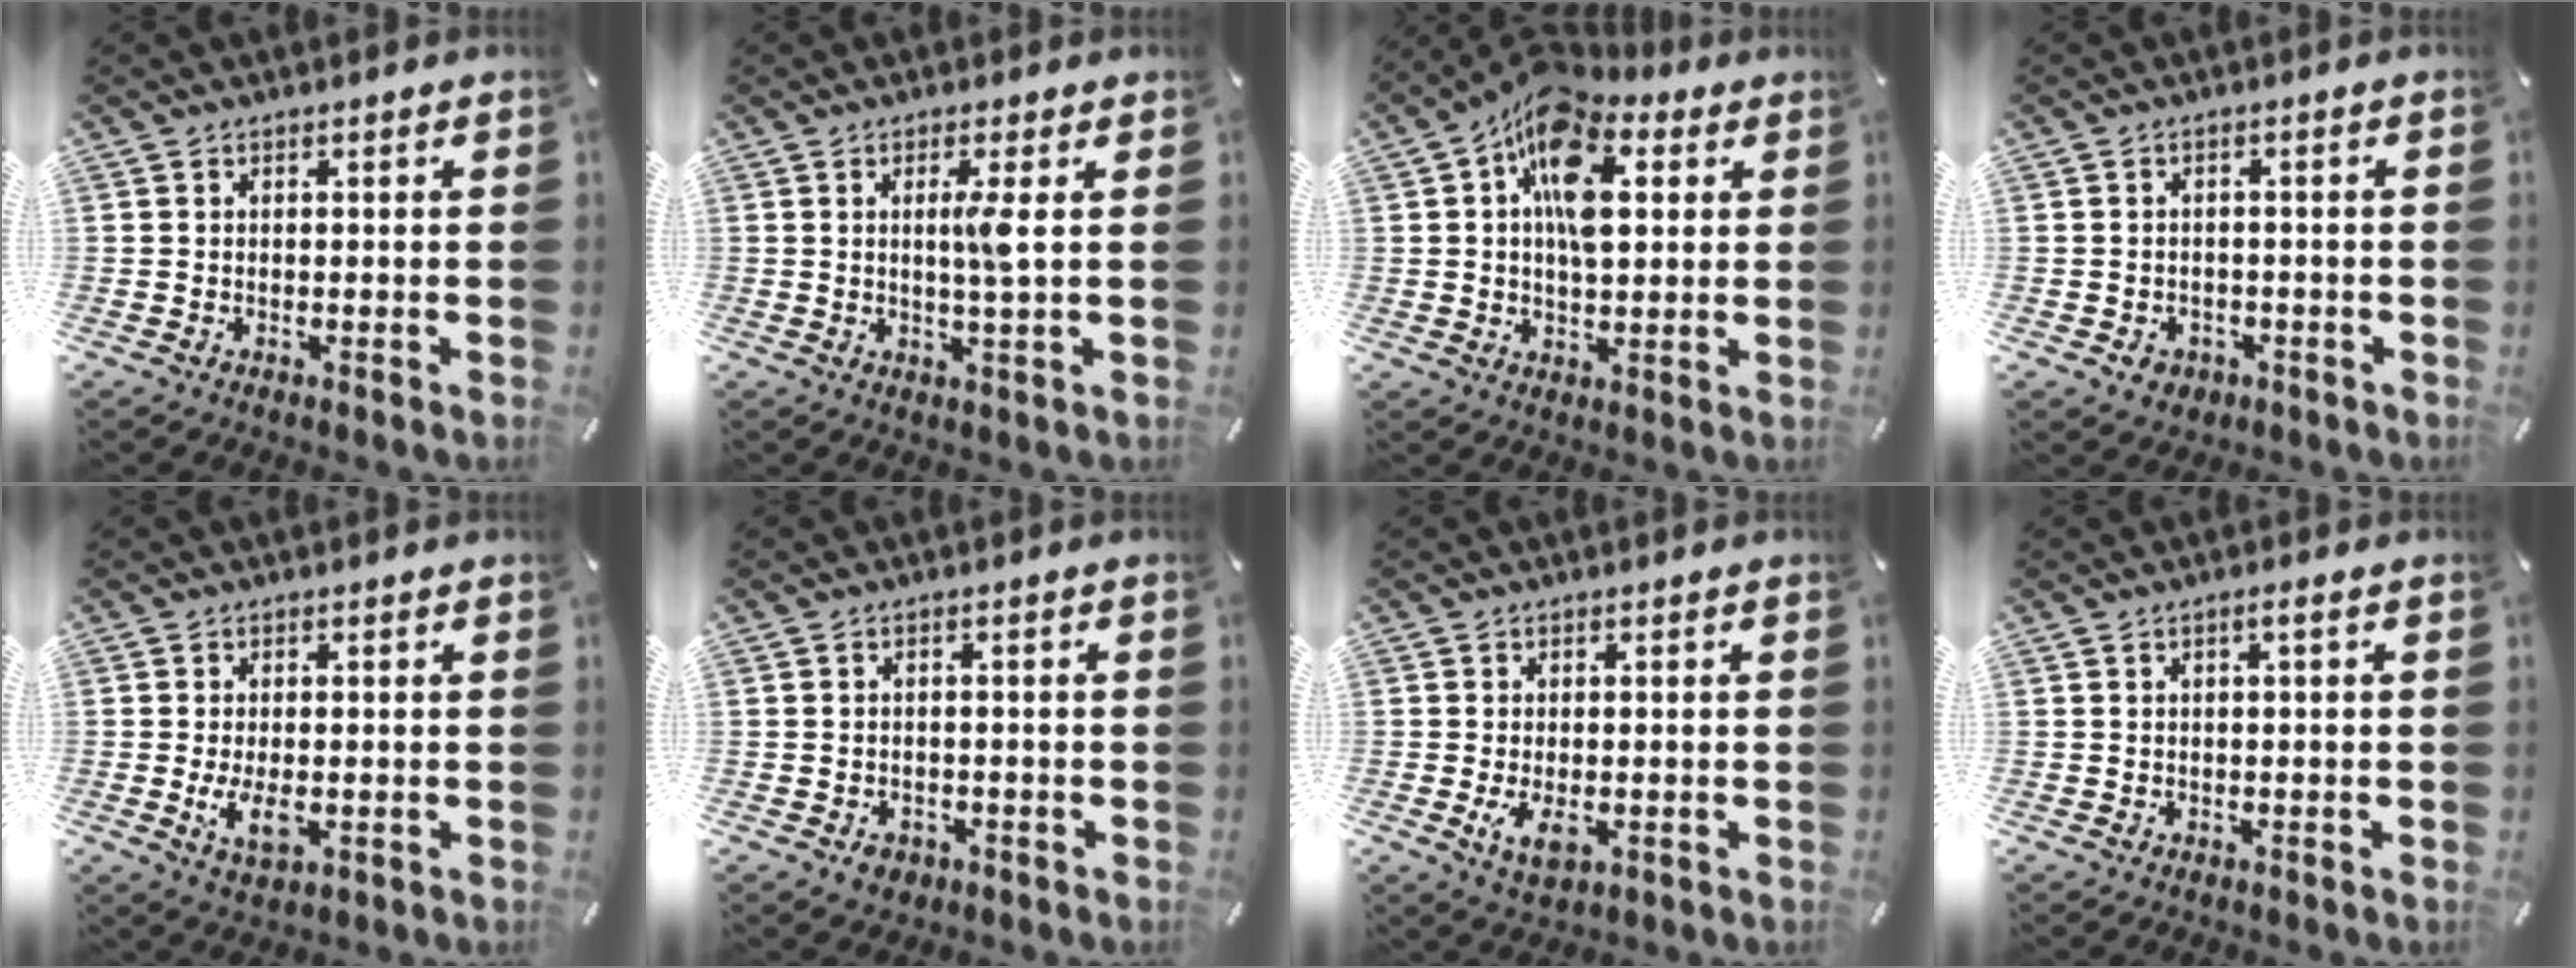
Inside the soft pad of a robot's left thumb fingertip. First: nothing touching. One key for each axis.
{"total": 4.9, "fx": 0.9, "fy": 0.1, "fz": 4.8, "tx": -0.086, "ty": -0.008, "tz": 0.009}
{"total": 14.6, "fx": 4.4, "fy": 8.4, "fz": 11.1, "tx": -0.205, "ty": -0.012, "tz": 0.074}
{"total": 3.1, "fx": -1.3, "fy": 2.7, "fz": 1.0, "tx": -0.007, "ty": 0.003, "tz": -0.026}
{"total": 5.4, "fx": -0.9, "fy": 2.8, "fz": 4.5, "tx": -0.102, "ty": -0.011, "tz": -0.022}
{"total": 2.7, "fx": -1.4, "fy": 2.1, "fz": 1.1, "tx": -0.018, "ty": 0.006, "tz": -0.025}
{"total": 4.6, "fx": -1.0, "fy": 2.7, "fz": 3.6, "tx": -0.072, "ty": -0.011, "tz": -0.022}
{"total": 1.4, "fx": 0.0, "fy": 0.1, "fz": 1.4, "tx": -0.024, "ty": 0.000, "tz": -0.001}